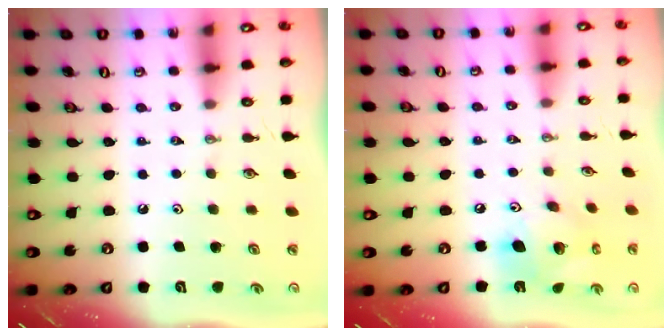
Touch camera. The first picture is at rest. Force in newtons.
{"total": 14.2, "press": 13.9, "slide": 3.2}